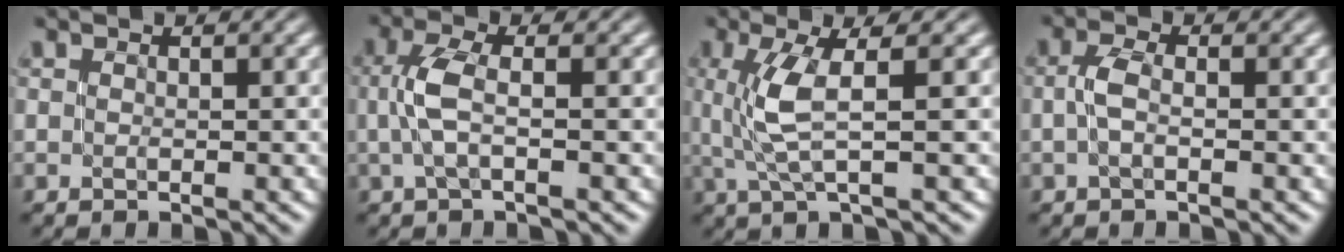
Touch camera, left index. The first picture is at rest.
{"total": 2.8, "force": [0.0, 0.7, 2.7], "torque": [-0.061, 0.012, -0.005]}
{"total": 4.0, "force": [0.8, 0.9, 3.8], "torque": [-0.092, 0.008, 0.020]}
{"total": 1.8, "force": [-0.2, 0.7, 1.6], "torque": [-0.039, 0.011, -0.008]}